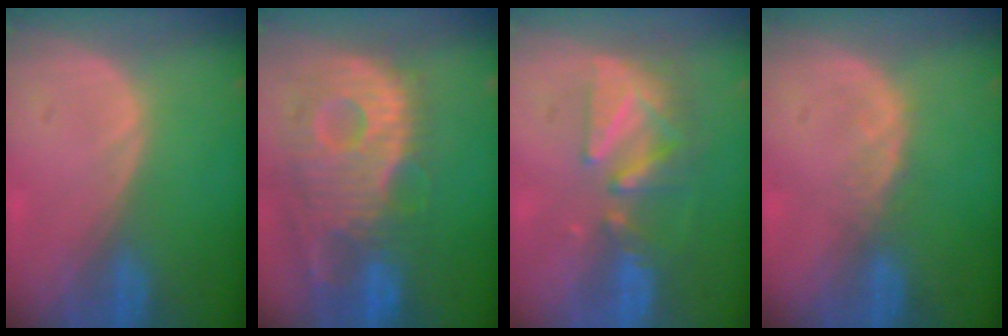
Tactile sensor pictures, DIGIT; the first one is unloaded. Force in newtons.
{"total": 13.0, "press": 11.3, "slide": 6.3}
{"total": 8.4, "press": 7.7, "slide": 3.5}
{"total": 1.4, "press": 1.4, "slide": 0.2}